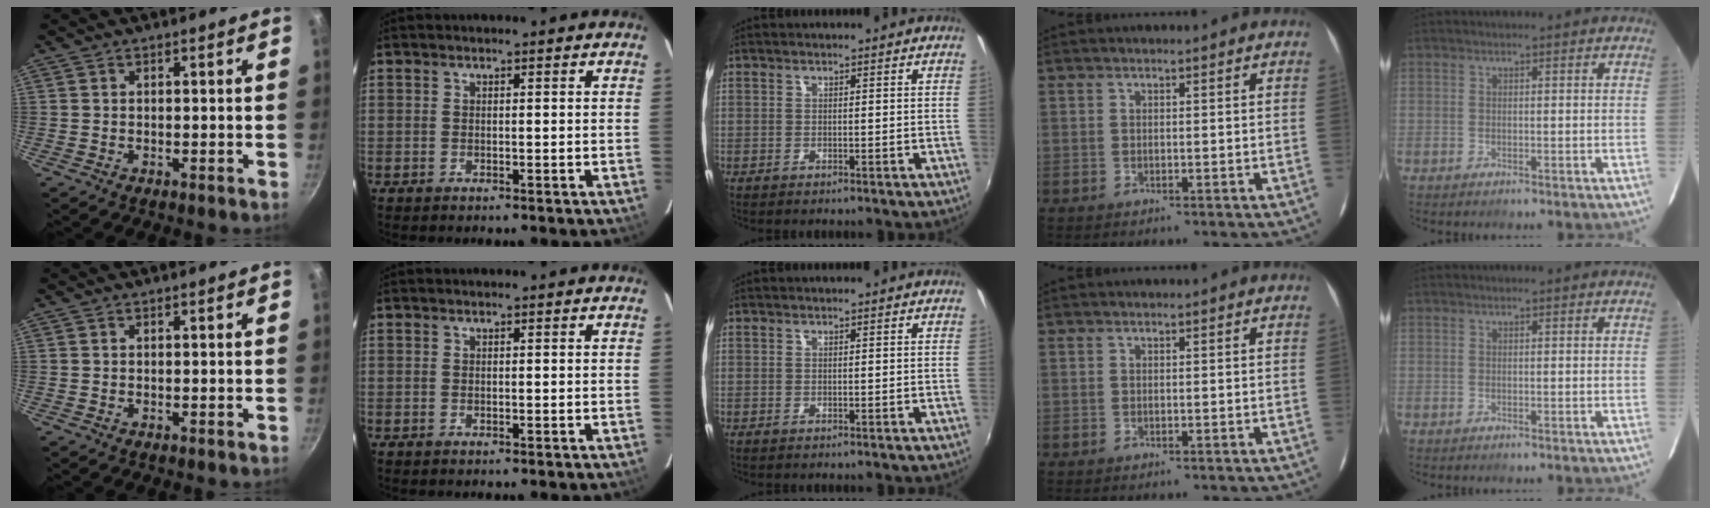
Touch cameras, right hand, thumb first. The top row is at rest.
{}